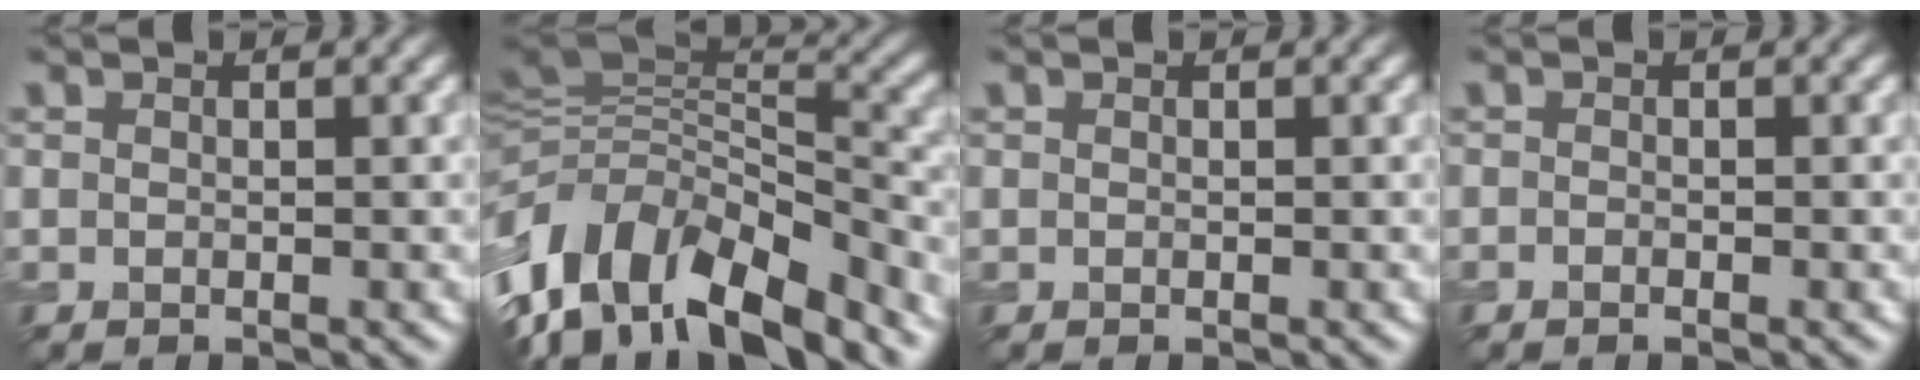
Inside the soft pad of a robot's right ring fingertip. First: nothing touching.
{"total": 11.8, "force": [-5.6, 6.5, 8.1], "torque": [-0.170, 0.022, -0.103]}
{"total": 0.0}
{"total": 0.0}